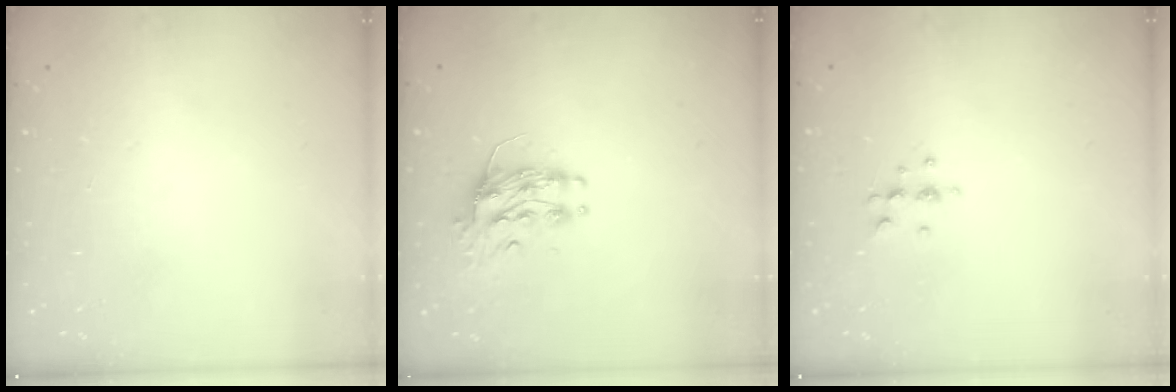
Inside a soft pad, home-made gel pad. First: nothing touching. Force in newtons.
{"total": 10.4, "press": 10.3, "slide": 0.8}
{"total": 5.6, "press": 5.4, "slide": 1.5}